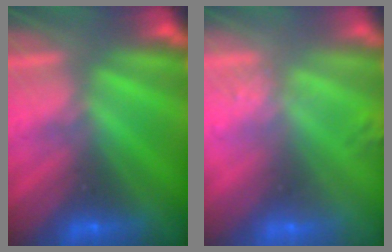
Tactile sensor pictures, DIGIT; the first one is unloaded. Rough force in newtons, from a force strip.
{"total": 2.6}